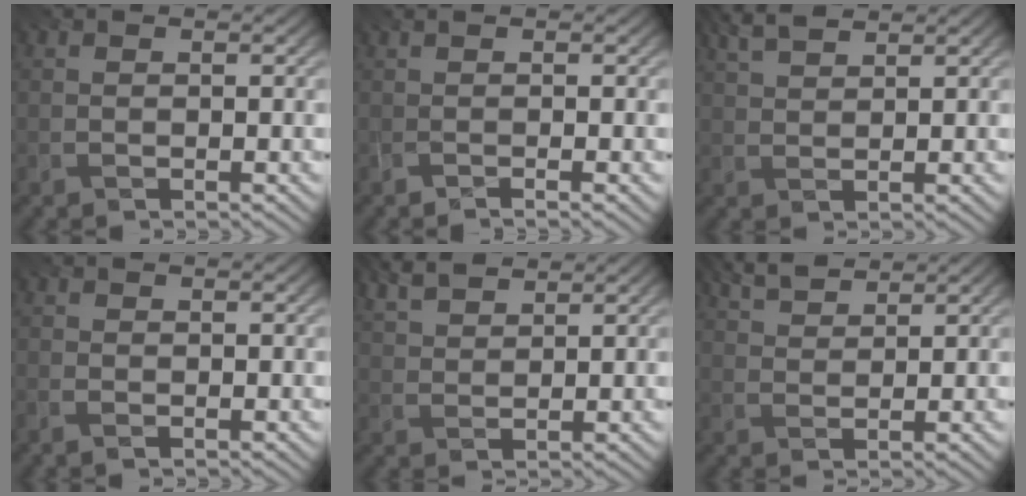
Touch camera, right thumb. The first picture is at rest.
{"total": 1.0, "force": [-0.4, -0.7, 0.5], "torque": [-0.006, 0.005, -0.014]}
{"total": 3.7, "force": [2.9, 0.5, 2.1], "torque": [-0.048, 0.007, 0.054]}
{"total": 1.3, "force": [-1.0, 0.7, 0.5], "torque": [-0.012, -0.003, -0.027]}
{"total": 5.1, "force": [4.3, 1.2, 2.5], "torque": [-0.061, 0.004, 0.079]}
{"total": 3.9, "force": [3.3, 0.6, 2.0], "torque": [-0.041, 0.003, 0.062]}